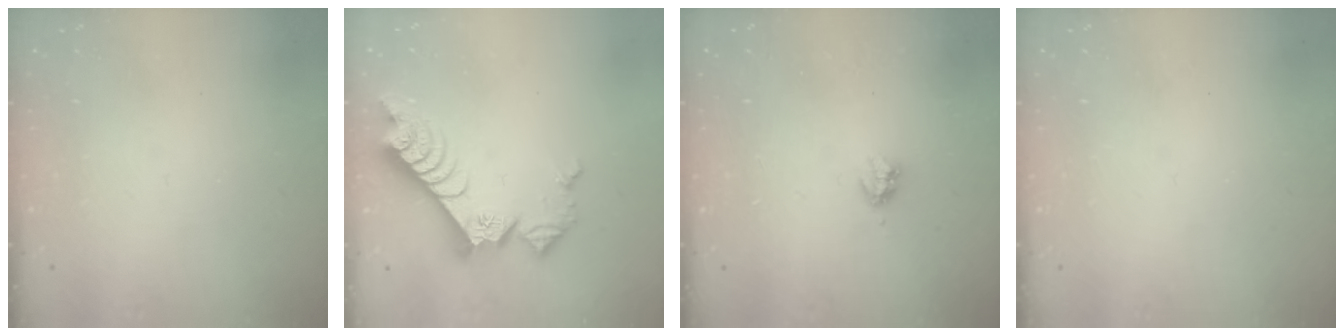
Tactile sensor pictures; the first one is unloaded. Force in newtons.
{"total": 11.2, "press": 11.1, "slide": 1.4}
{"total": 2.9, "press": 2.9, "slide": 0.5}
{"total": 0.0}